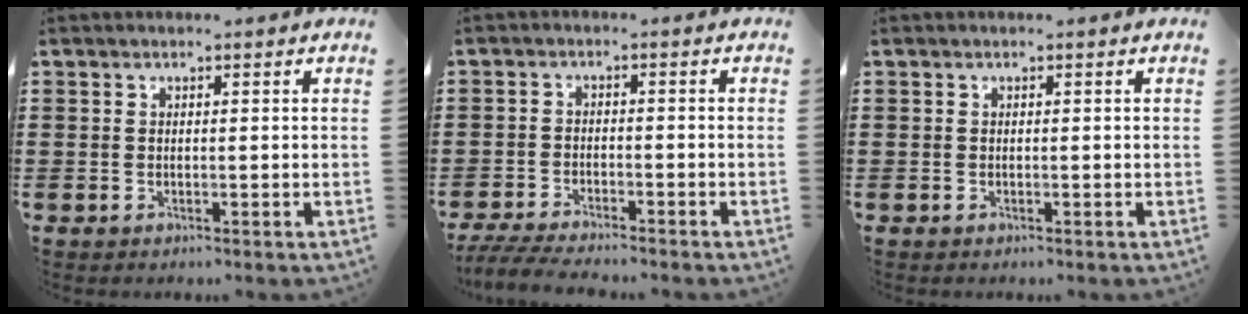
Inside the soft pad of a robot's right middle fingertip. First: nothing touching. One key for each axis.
{"total": 4.6, "fx": -4.4, "fy": 0.3, "fz": 1.3, "tx": -0.033, "ty": -0.011, "tz": -0.092}
{"total": 0.0}